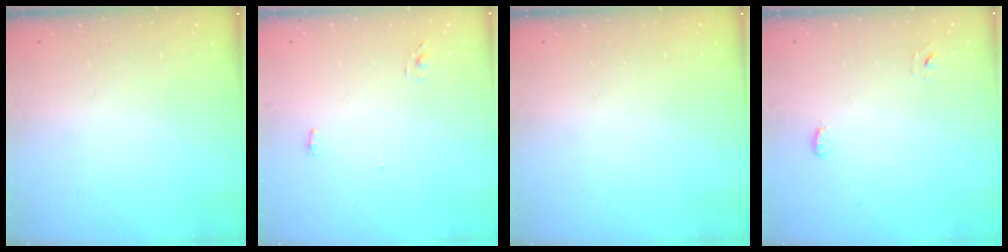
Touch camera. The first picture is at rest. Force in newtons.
{"total": 3.2, "press": 2.9, "slide": 1.5}
{"total": 0.0}
{"total": 2.6, "press": 2.5, "slide": 0.6}